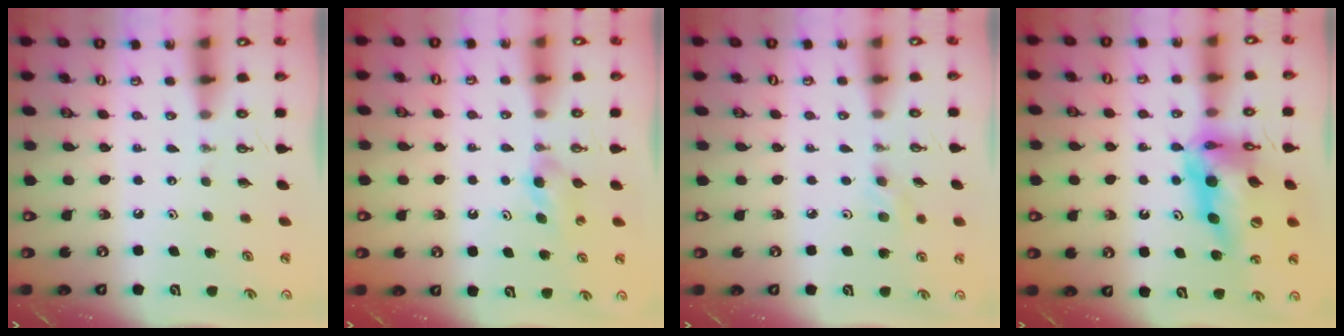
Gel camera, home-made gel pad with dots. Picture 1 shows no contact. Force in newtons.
{"total": 3.1, "press": 3.1, "slide": 0.3}
{"total": 2.1, "press": 2.0, "slide": 0.5}
{"total": 18.9, "press": 18.8, "slide": 2.0}